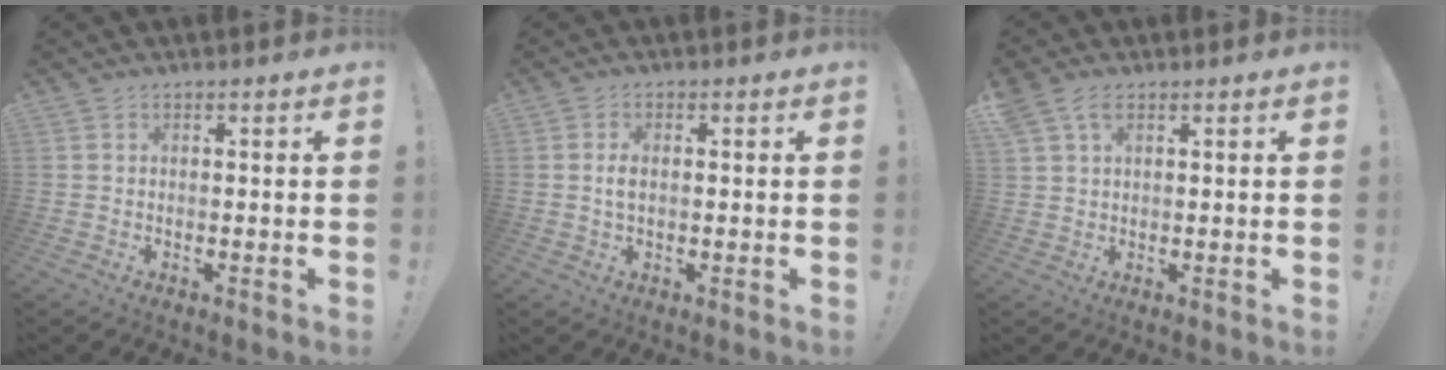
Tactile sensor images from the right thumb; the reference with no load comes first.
{"total": 2.6, "force": [0.1, 1.4, 2.2], "torque": [-0.036, 0.001, 0.001]}
{"total": 5.2, "force": [2.8, 2.9, 3.3], "torque": [-0.063, -0.004, 0.056]}